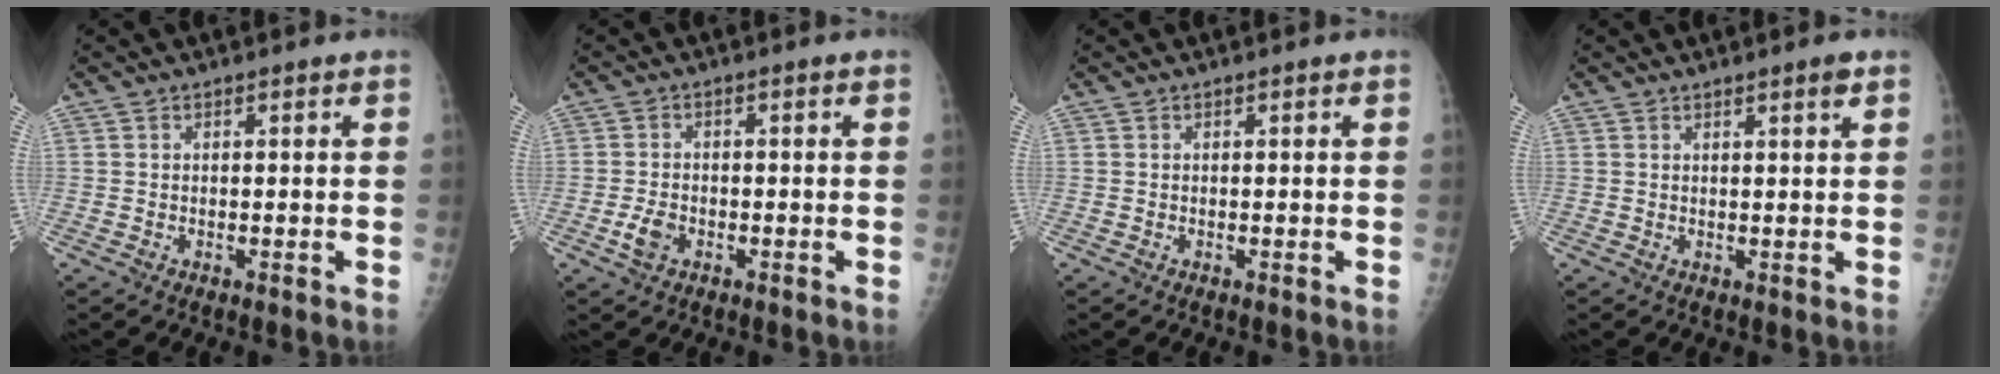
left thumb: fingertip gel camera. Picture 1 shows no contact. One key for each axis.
{"total": 3.3, "fx": -1.4, "fy": 2.1, "fz": 2.2, "tx": -0.044, "ty": 0.009, "tz": -0.025}
{"total": 0.0}
{"total": 1.7, "fx": 1.1, "fy": 0.0, "fz": 1.2, "tx": -0.017, "ty": -0.007, "tz": 0.016}